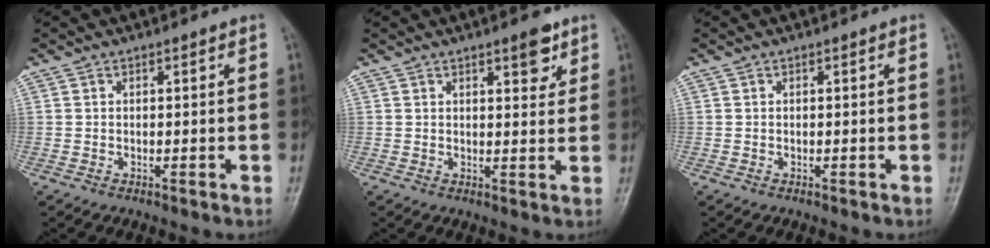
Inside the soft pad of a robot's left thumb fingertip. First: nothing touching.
{"total": 4.4, "force": [2.7, 1.7, 3.1], "torque": [-0.026, -0.014, 0.035]}
{"total": 0.0}